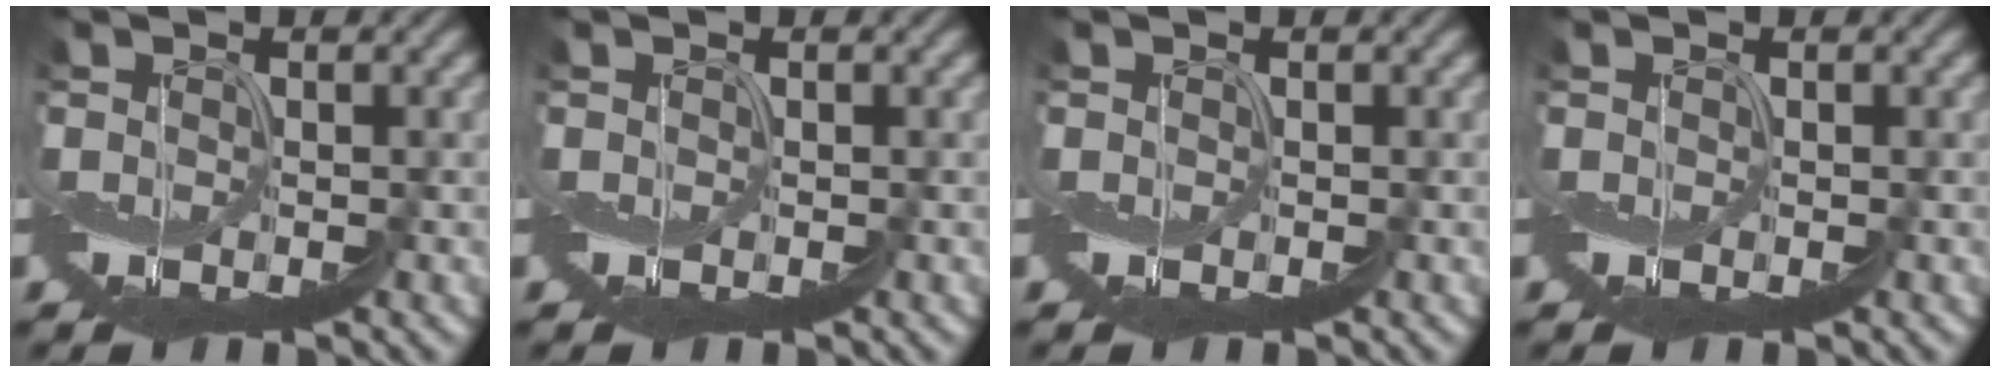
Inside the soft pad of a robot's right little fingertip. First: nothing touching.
{"total": 0.0}
{"total": 0.0}
{"total": 0.0}